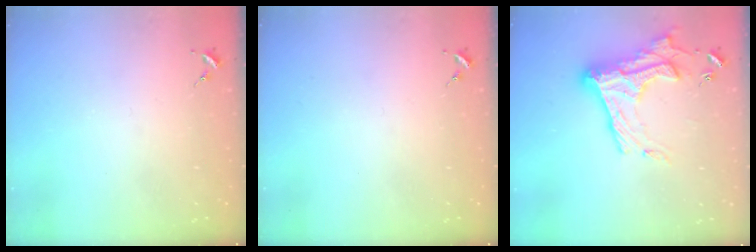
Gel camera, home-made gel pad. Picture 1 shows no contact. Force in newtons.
{"total": 0.0}
{"total": 21.3, "press": 21.2, "slide": 1.7}